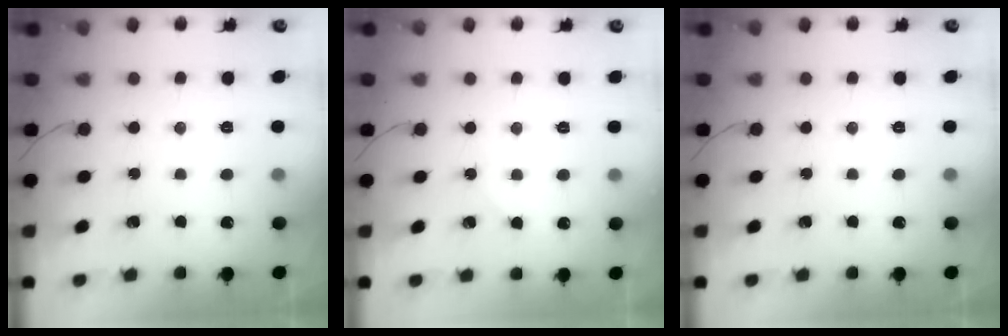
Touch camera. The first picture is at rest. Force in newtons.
{"total": 3.0, "press": 2.6, "slide": 1.5}
{"total": 0.0}